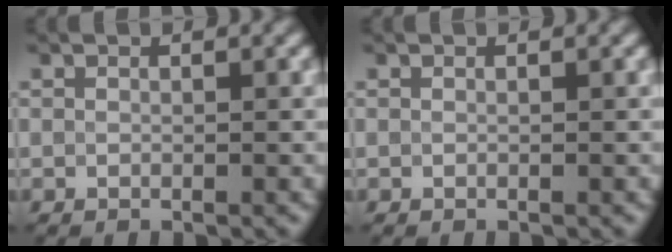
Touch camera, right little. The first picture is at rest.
{"total": 0.0}